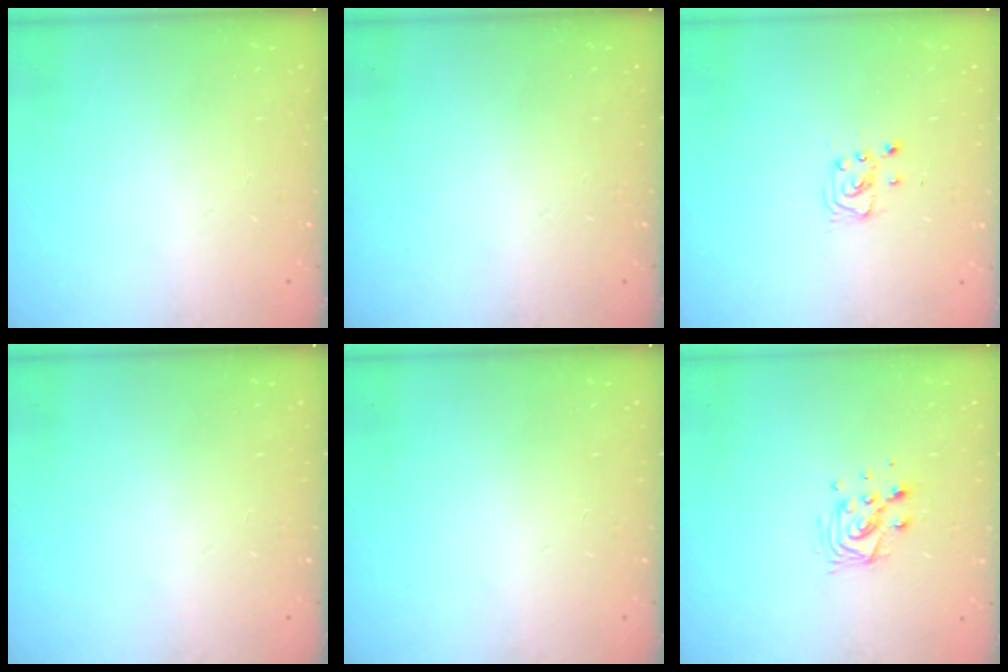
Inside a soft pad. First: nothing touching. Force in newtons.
{"total": 0.0}
{"total": 2.9, "press": 2.9, "slide": 0.4}
{"total": 0.0}
{"total": 0.0}
{"total": 9.8, "press": 9.8, "slide": 0.6}